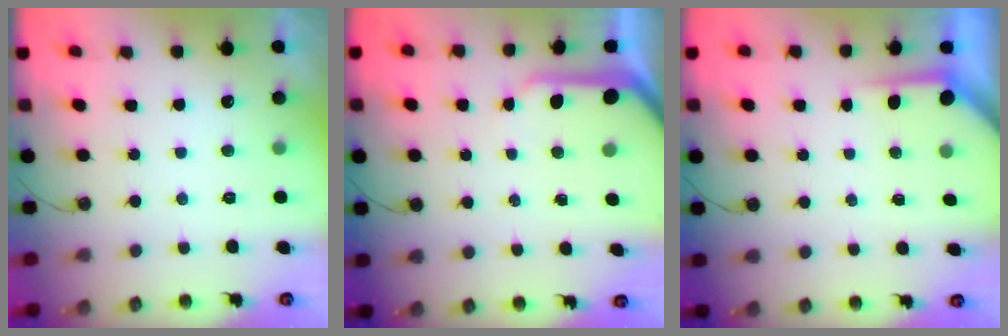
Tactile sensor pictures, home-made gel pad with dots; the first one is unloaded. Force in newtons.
{"total": 7.2, "press": 7.2, "slide": 0.7}
{"total": 3.4, "press": 3.4, "slide": 0.3}